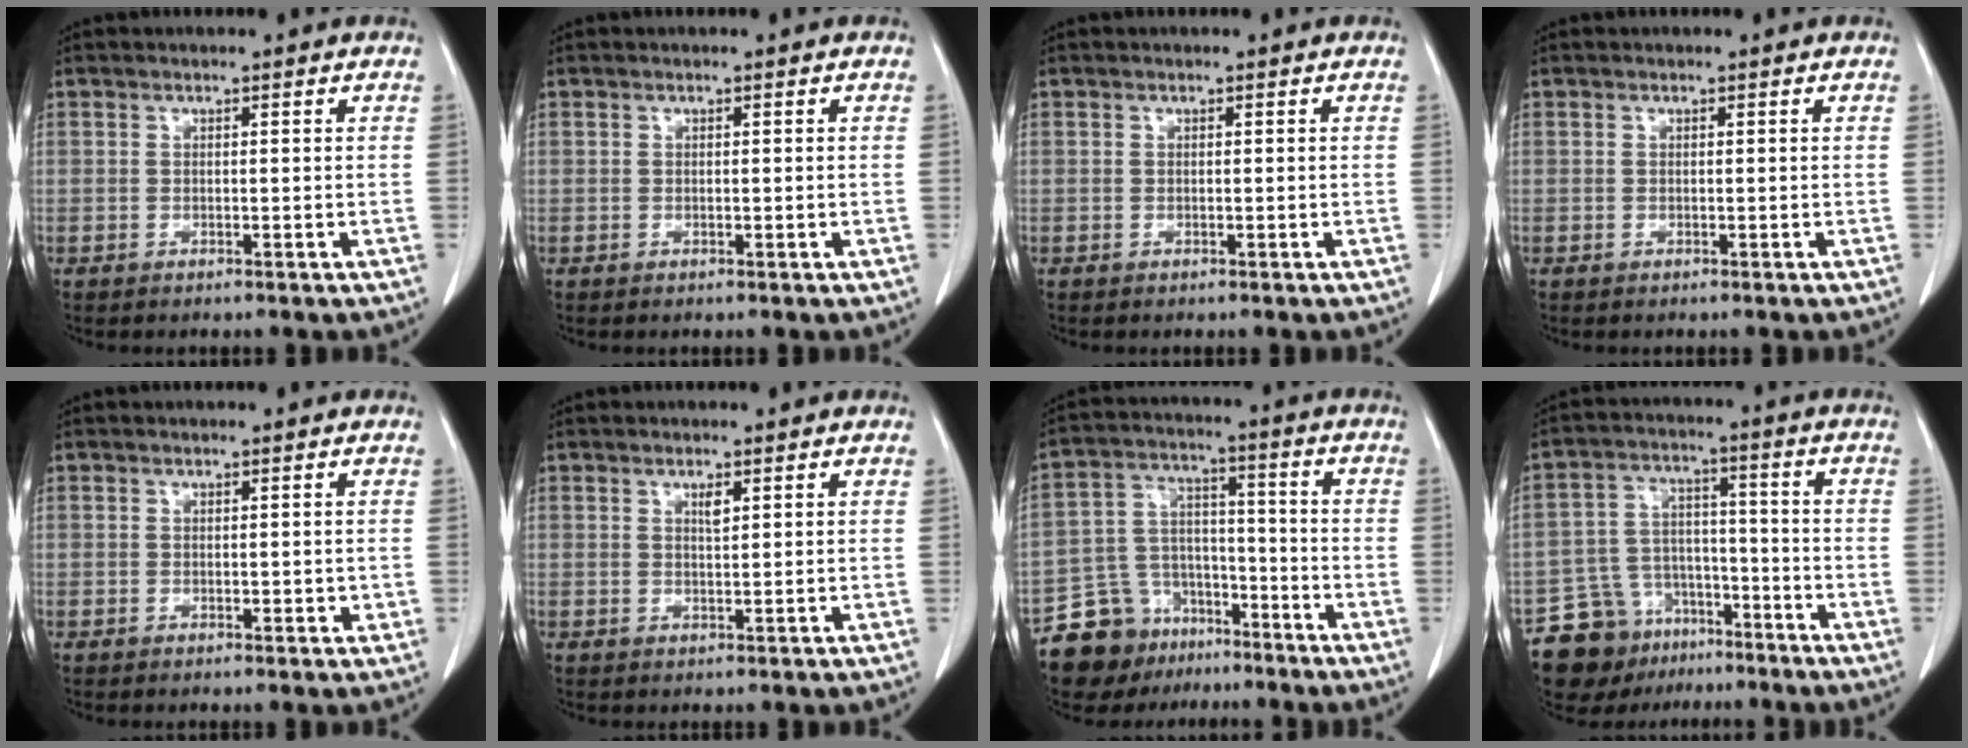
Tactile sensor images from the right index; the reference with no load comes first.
{"total": 0.0}
{"total": 0.0}
{"total": 0.0}
{"total": 1.4, "force": [0.0, 0.9, 1.2], "torque": [-0.013, -0.001, 0.005]}
{"total": 1.4, "force": [0.7, 0.3, 1.1], "torque": [-0.021, -0.002, 0.013]}
{"total": 11.4, "force": [-8.5, 7.4, 2.0], "torque": [-0.043, 0.049, -0.142]}
{"total": 11.1, "force": [-8.0, 7.3, 2.6], "torque": [-0.053, 0.040, -0.128]}